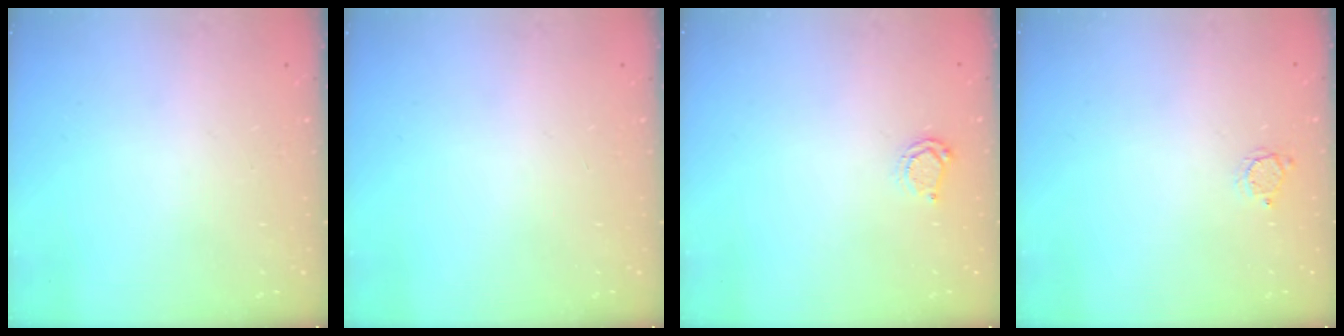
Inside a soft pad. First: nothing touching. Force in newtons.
{"total": 0.0}
{"total": 4.7, "press": 4.6, "slide": 0.6}
{"total": 2.7, "press": 2.7, "slide": 0.2}